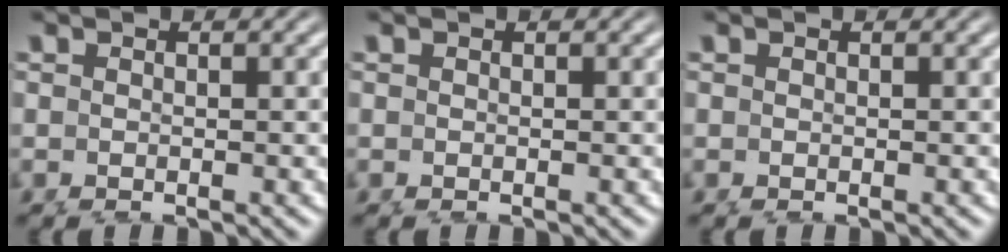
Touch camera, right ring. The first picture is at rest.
{"total": 0.0}
{"total": 0.0}